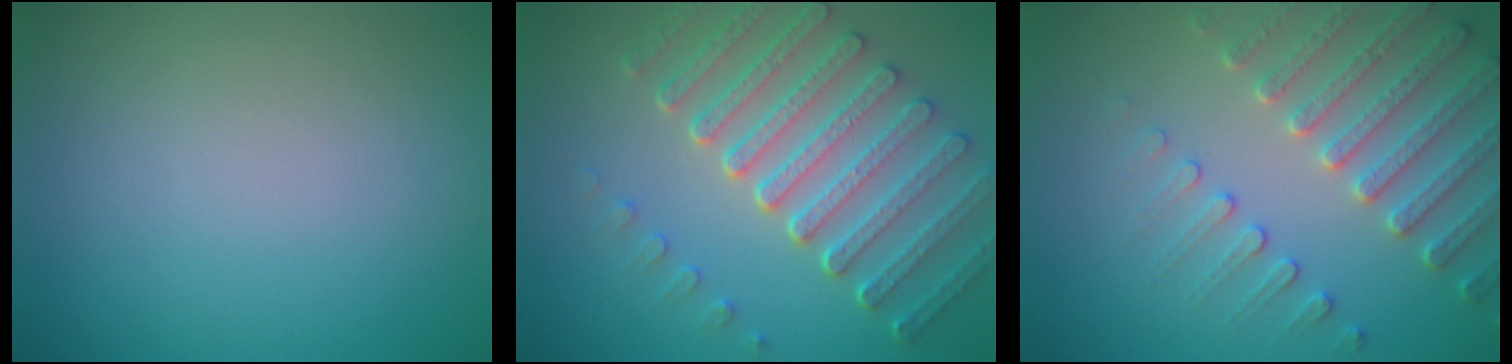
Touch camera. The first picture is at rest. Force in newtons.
{"total": 7.0, "press": 5.3, "slide": 4.6}
{"total": 4.5, "press": 4.4, "slide": 0.8}